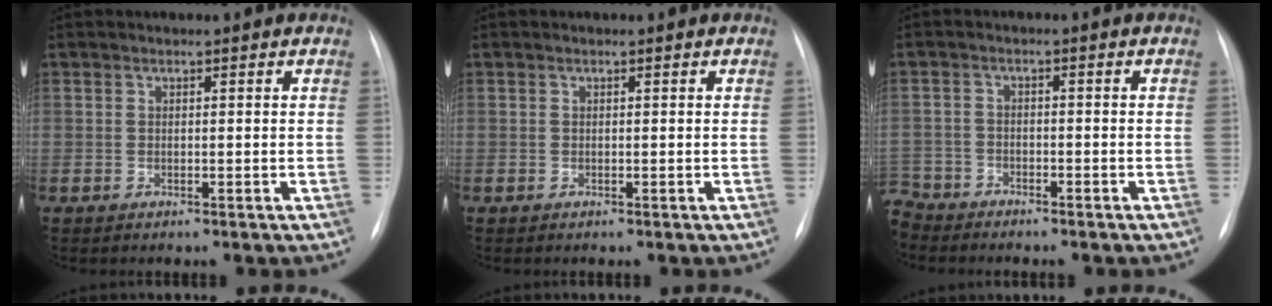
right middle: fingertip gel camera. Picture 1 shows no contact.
{"total": 0.0}
{"total": 5.6, "force": [-5.1, 2.4, 0.2], "torque": [-0.002, -0.006, -0.095]}